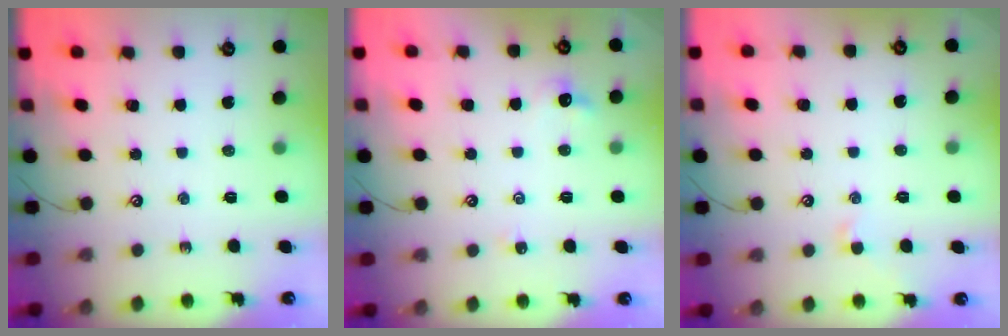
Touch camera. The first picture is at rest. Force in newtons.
{"total": 1.3, "press": 1.2, "slide": 0.5}
{"total": 0.0}